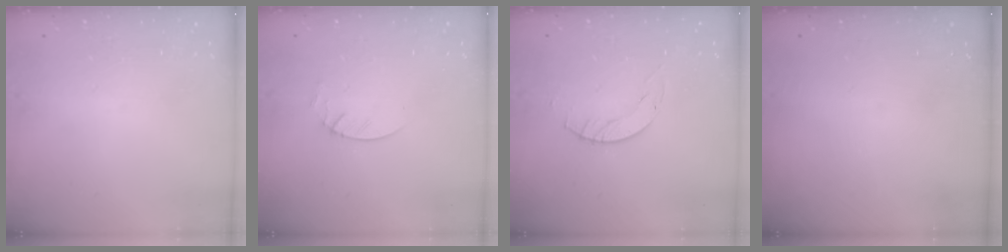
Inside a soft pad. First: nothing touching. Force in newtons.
{"total": 1.9, "press": 1.9, "slide": 0.2}
{"total": 2.9, "press": 2.9, "slide": 0.4}
{"total": 0.0}